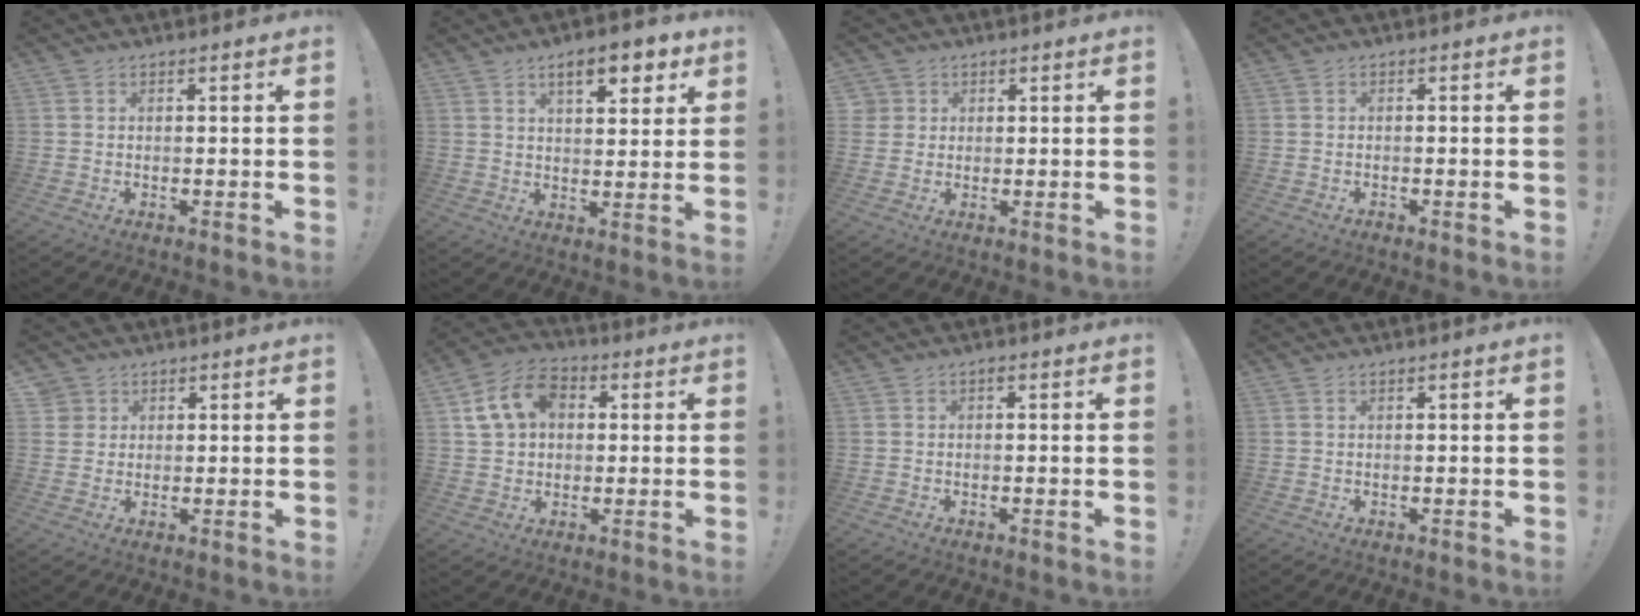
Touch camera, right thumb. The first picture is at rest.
{"total": 9.1, "force": [5.2, 3.3, 6.8], "torque": [-0.082, -0.022, 0.083]}
{"total": 2.9, "force": [1.1, 2.7, 0.3], "torque": [0.000, -0.005, 0.020]}
{"total": 1.0, "force": [-0.7, -0.3, 0.6], "torque": [-0.012, 0.000, -0.012]}
{"total": 3.2, "force": [1.7, 2.7, 0.4], "torque": [-0.012, -0.003, 0.033]}
{"total": 12.5, "force": [3.8, 9.5, 7.2], "torque": [-0.118, 0.010, 0.079]}
{"total": 0.8, "force": [-0.1, -0.2, 0.8], "torque": [-0.018, 0.002, -0.002]}
{"total": 0.6, "force": [0.3, -0.2, 0.6], "torque": [-0.012, 0.000, 0.005]}